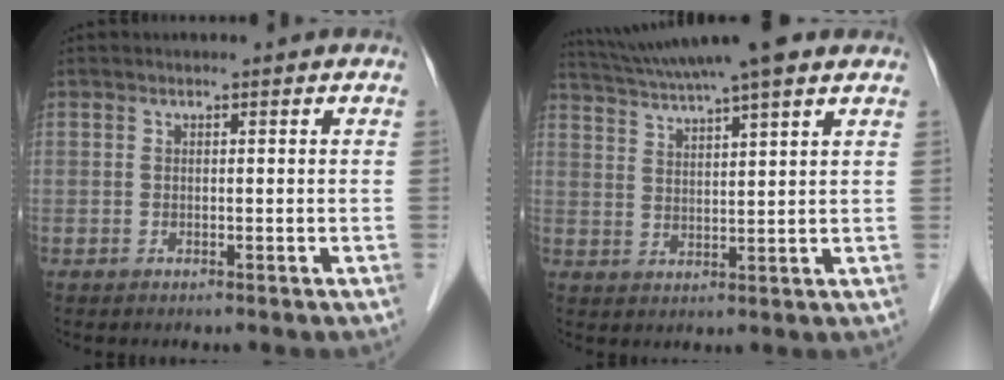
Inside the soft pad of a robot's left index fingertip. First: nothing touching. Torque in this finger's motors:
{"motor_torque": [0.18, -0.22, 0.74, 0.21]}